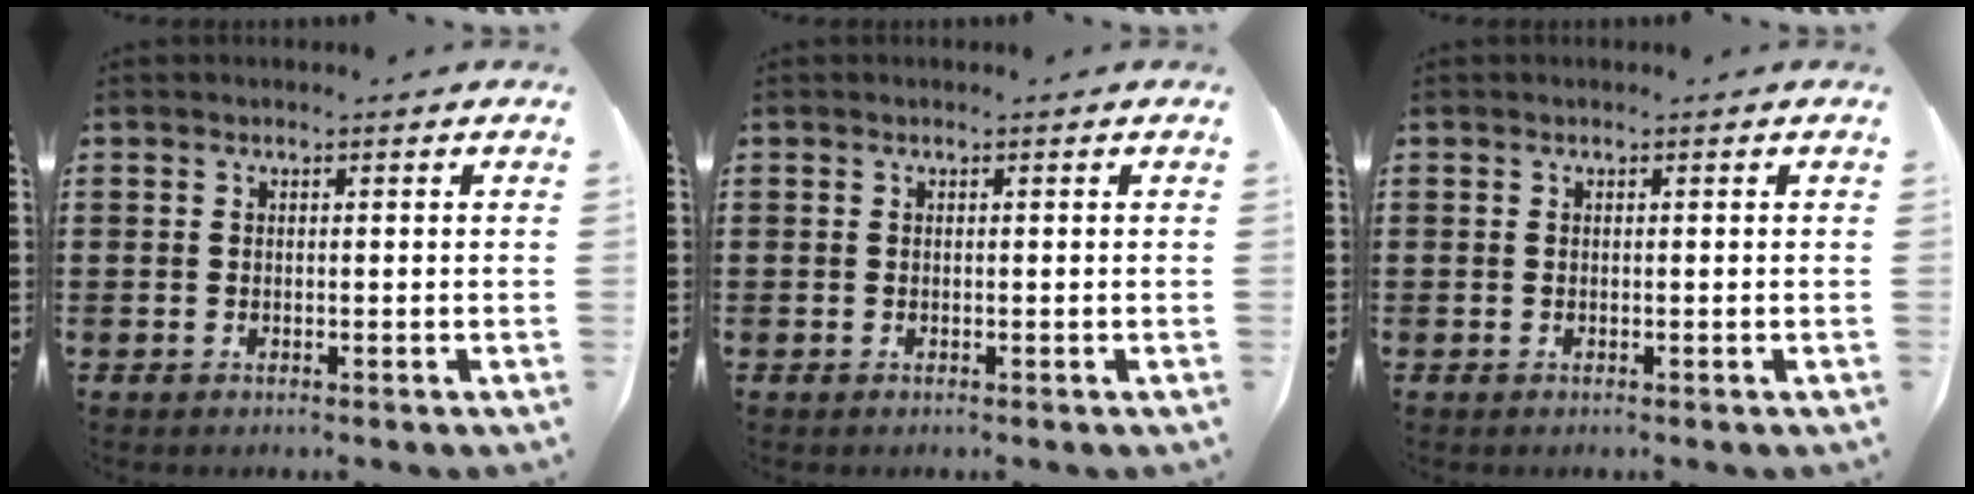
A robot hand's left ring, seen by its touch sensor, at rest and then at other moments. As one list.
[{"total": 0.0}, {"total": 0.0}]